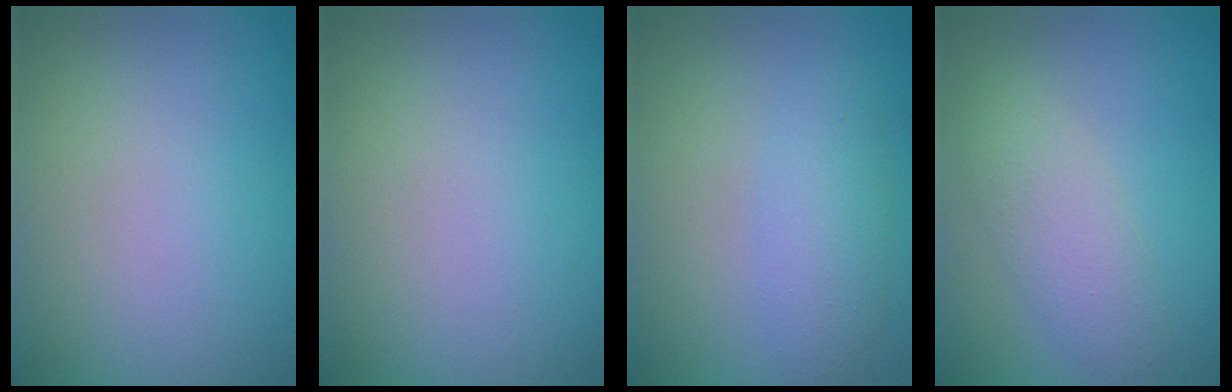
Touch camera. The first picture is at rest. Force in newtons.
{"total": 0.0}
{"total": 2.7, "press": 2.7, "slide": 0.0}
{"total": 2.8, "press": 2.8, "slide": 0.1}